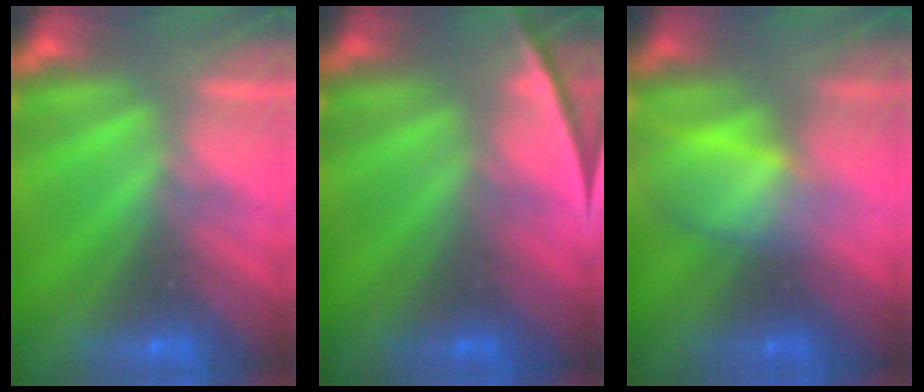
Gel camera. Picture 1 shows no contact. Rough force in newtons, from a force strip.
{"total": 2.4}
{"total": 2.9}